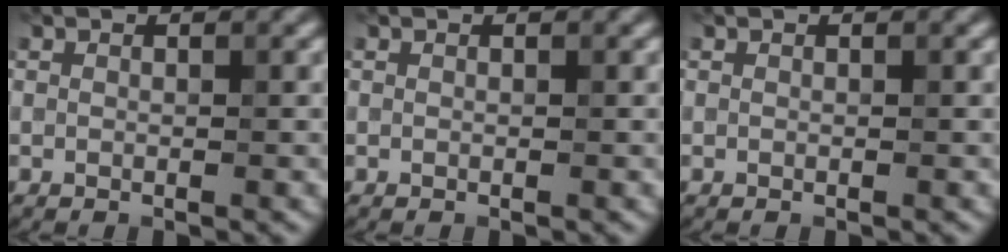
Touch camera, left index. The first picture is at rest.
{"total": 0.0}
{"total": 0.0}